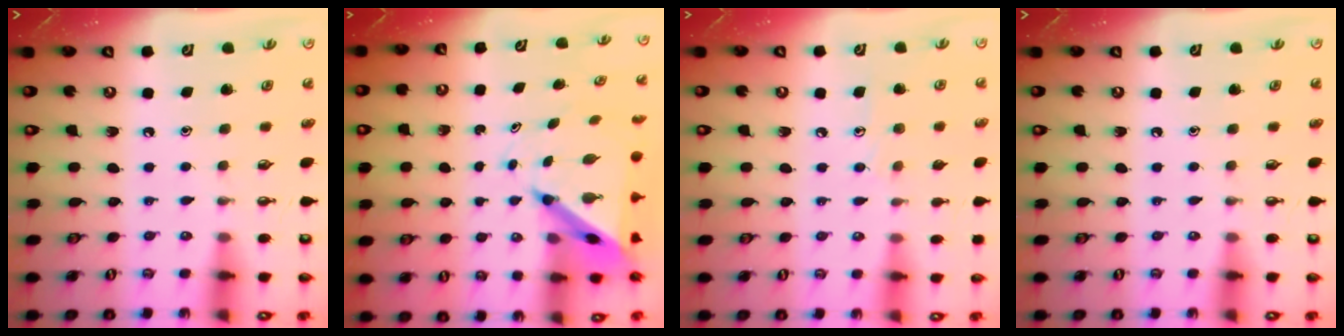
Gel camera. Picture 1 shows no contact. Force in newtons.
{"total": 8.1, "press": 8.1, "slide": 0.6}
{"total": 5.4, "press": 5.4, "slide": 0.5}
{"total": 0.0}